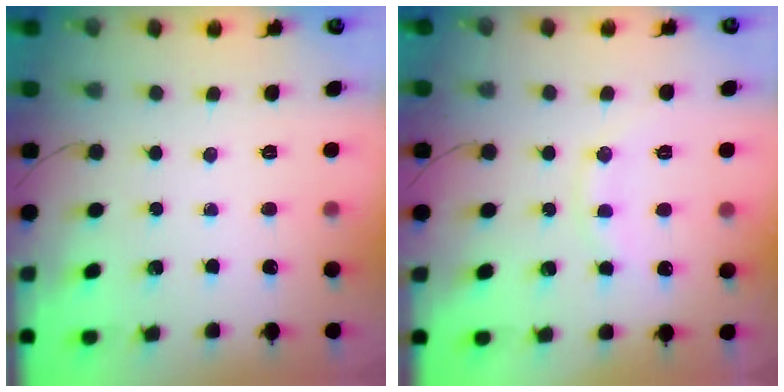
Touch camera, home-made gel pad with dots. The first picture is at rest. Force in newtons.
{"total": 7.8, "press": 7.8, "slide": 0.7}